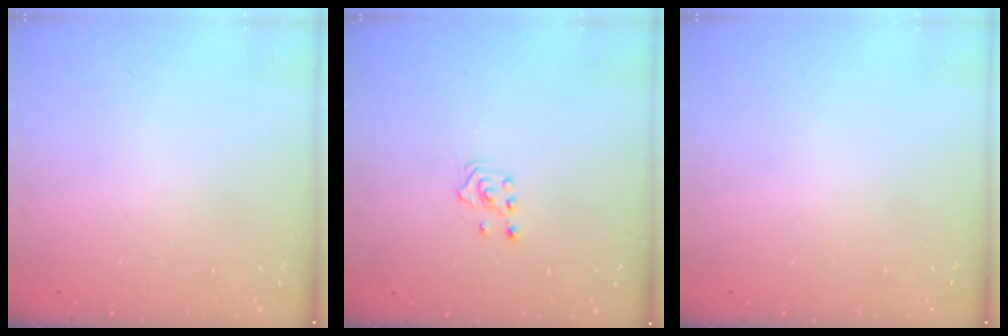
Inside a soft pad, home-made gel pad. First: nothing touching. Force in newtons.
{"total": 2.1, "press": 1.8, "slide": 0.9}
{"total": 0.0}